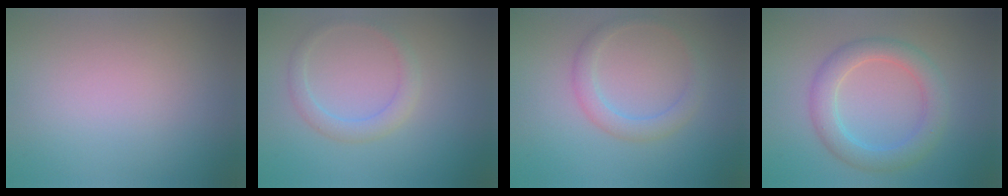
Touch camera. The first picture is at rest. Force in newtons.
{"total": 2.0, "press": 2.0, "slide": 0.3}
{"total": 2.3, "press": 2.3, "slide": 0.0}
{"total": 4.2, "press": 4.2, "slide": 0.2}